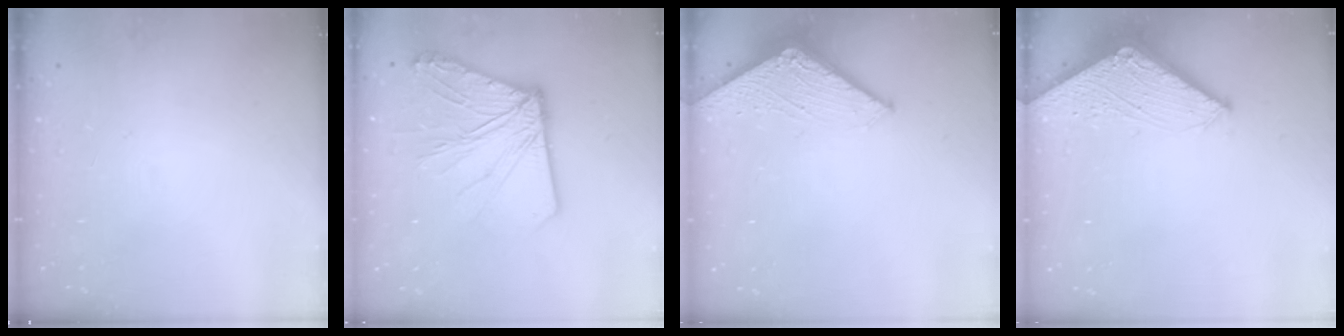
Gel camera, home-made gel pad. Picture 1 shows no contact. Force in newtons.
{"total": 15.0, "press": 14.9, "slide": 1.2}
{"total": 2.9, "press": 2.9, "slide": 0.3}
{"total": 2.8, "press": 2.8, "slide": 0.3}